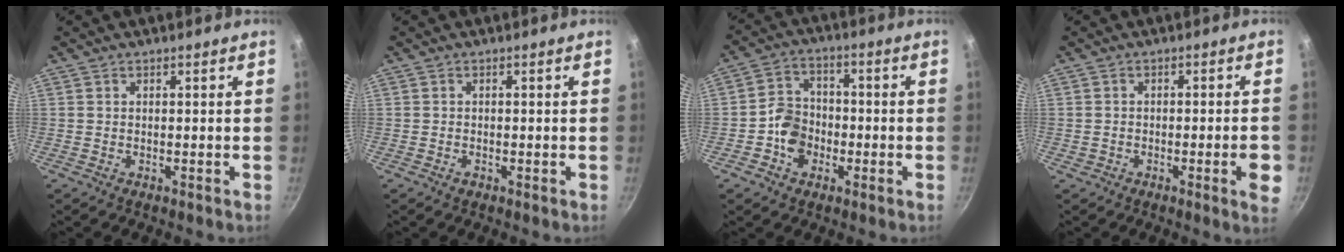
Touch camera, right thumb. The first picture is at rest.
{"total": 0.9, "force": [-0.4, 0.6, 0.5], "torque": [-0.007, 0.001, -0.008]}
{"total": 7.8, "force": [-2.3, 6.5, 3.7], "torque": [-0.035, 0.024, -0.051]}
{"total": 5.0, "force": [-1.5, 1.1, 4.6], "torque": [-0.050, 0.009, -0.019]}